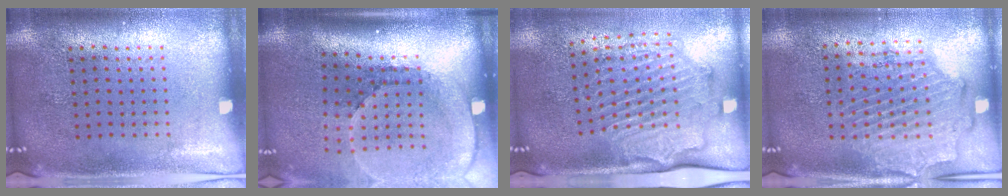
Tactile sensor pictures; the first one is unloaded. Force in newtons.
{"total": 2.7, "press": 1.8, "slide": 1.9}
{"total": 2.1, "press": 2.0, "slide": 0.4}
{"total": 1.9, "press": 1.7, "slide": 0.8}